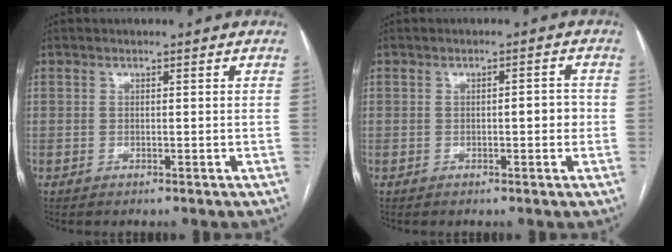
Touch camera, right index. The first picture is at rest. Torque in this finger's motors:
{"motor_torque": [0.47, 0.24, 0.32, 0.04]}